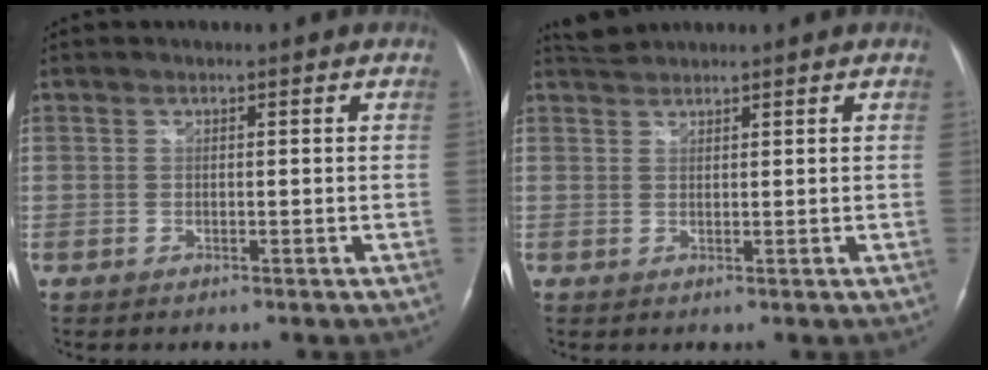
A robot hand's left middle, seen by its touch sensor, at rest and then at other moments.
{"total": 2.0, "force": [2.0, 0.0, -0.2], "torque": [-0.008, 0.011, 0.044]}